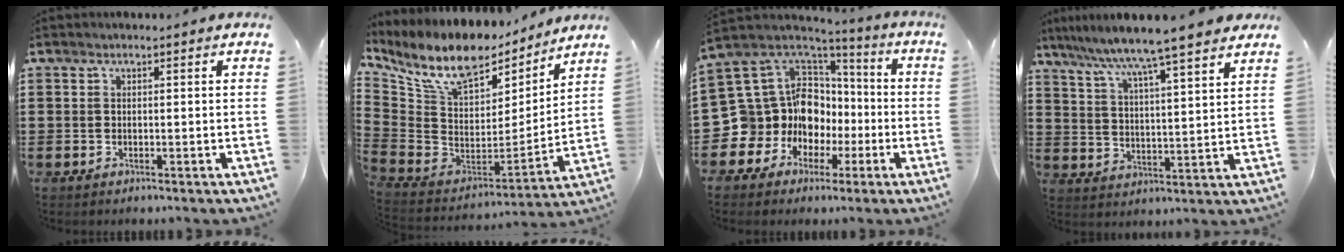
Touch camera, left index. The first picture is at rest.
{"total": 10.1, "force": [7.4, 4.4, 5.4], "torque": [-0.136, -0.052, 0.130]}
{"total": 14.4, "force": [-1.1, 13.4, 5.3], "torque": [-0.147, -0.033, 0.003]}
{"total": 6.9, "force": [6.2, -0.9, 2.8], "torque": [-0.081, -0.043, 0.100]}